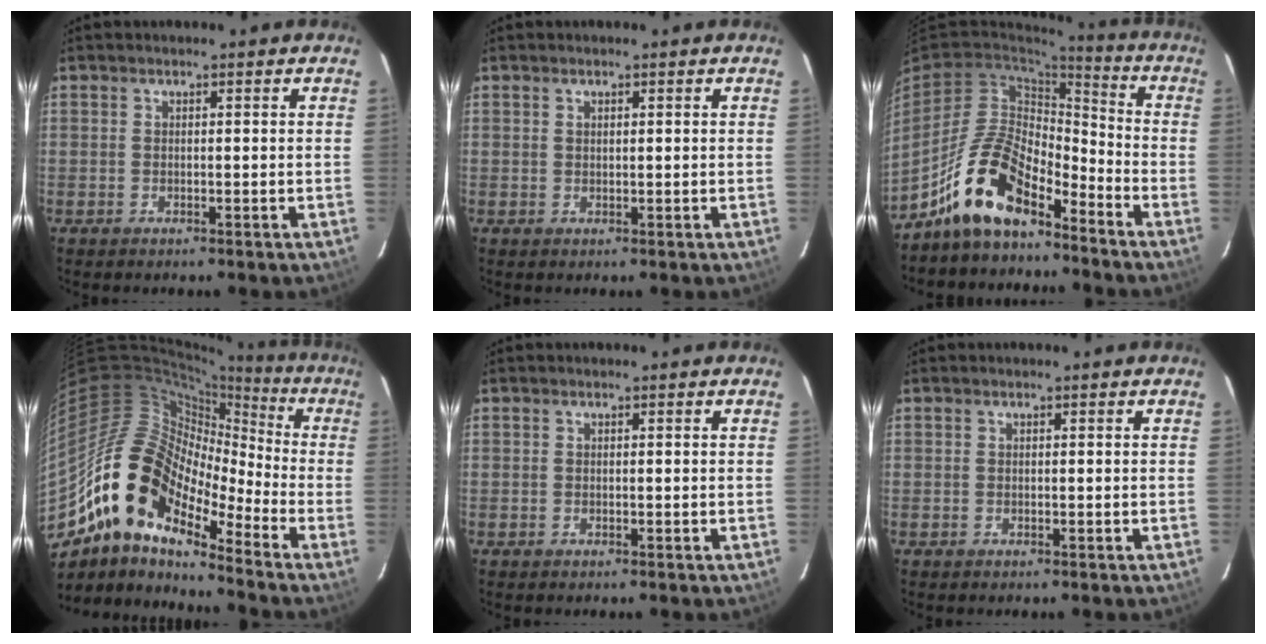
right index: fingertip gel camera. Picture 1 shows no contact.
{"total": 0.5, "force": [0.5, 0.1, 0.1], "torque": [-0.002, 0.001, 0.010]}
{"total": 13.3, "force": [-9.8, 5.1, 7.5], "torque": [-0.158, 0.013, -0.185]}
{"total": 16.8, "force": [-10.6, 7.7, 10.6], "torque": [-0.175, -0.007, -0.218]}
{"total": 0.0}
{"total": 0.0}